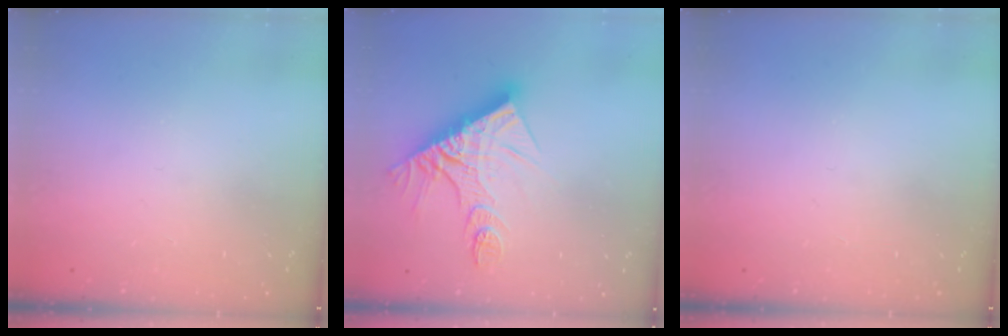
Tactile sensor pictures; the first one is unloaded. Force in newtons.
{"total": 15.4, "press": 15.3, "slide": 1.2}
{"total": 0.0}